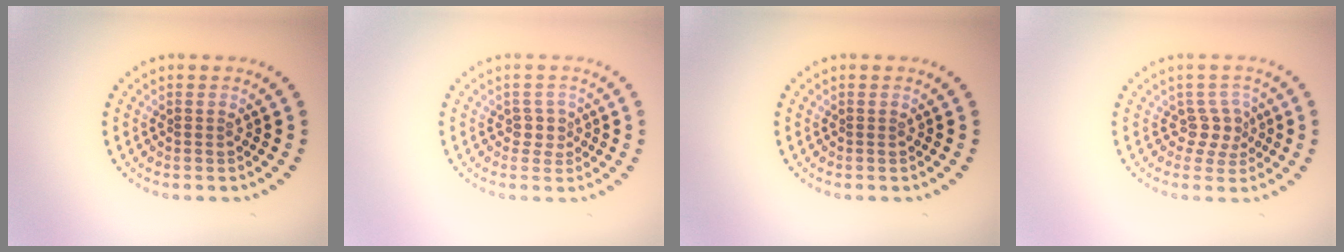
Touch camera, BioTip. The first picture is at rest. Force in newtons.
{"total": 1.5, "press": 1.1, "slide": 1.0}
{"total": 0.0}
{"total": 2.3, "press": 1.6, "slide": 1.6}